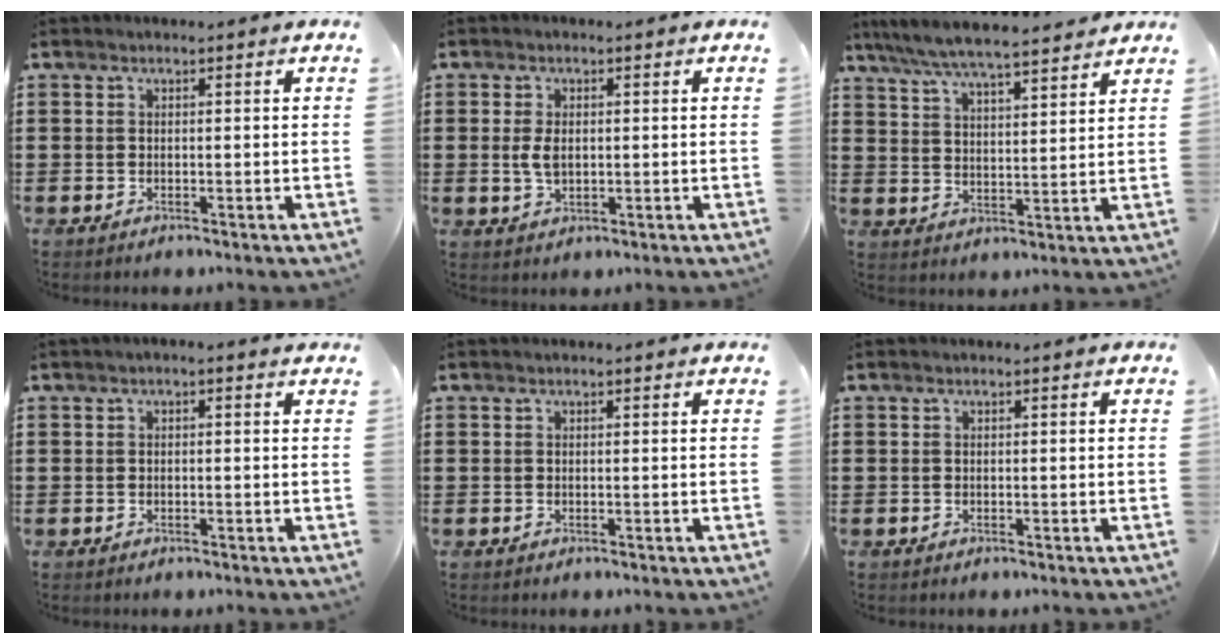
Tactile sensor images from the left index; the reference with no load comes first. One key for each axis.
{"total": 3.2, "fx": 0.2, "fy": 1.8, "fz": 2.6, "tx": -0.069, "ty": -0.001, "tz": -0.002}
{"total": 6.2, "fx": 5.8, "fy": 0.2, "fz": 2.3, "tx": -0.067, "ty": -0.027, "tz": 0.100}
{"total": 0.6, "fx": -0.2, "fy": 0.2, "fz": 0.5, "tx": -0.010, "ty": 0.000, "tz": -0.004}
{"total": 0.0}
{"total": 0.0}